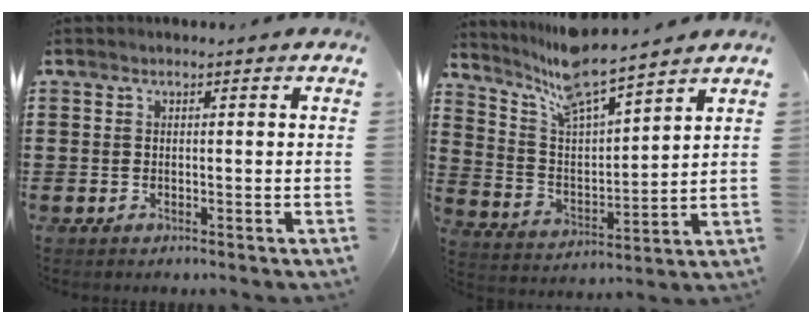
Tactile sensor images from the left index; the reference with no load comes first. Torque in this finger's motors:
{"motor_torque": [1.11, -1.03, 0.67, 0.19]}